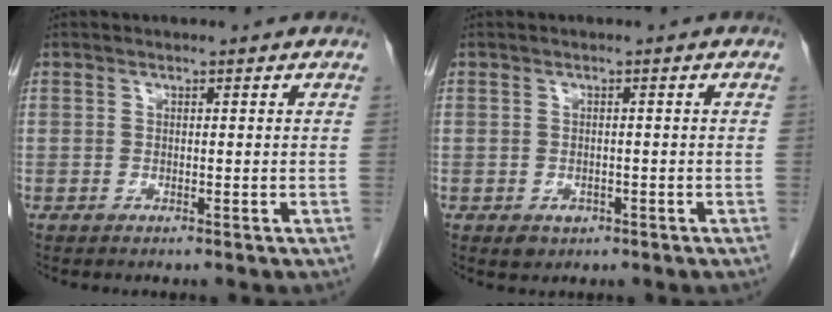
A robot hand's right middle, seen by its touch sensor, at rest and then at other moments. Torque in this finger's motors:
{"motor_torque": [0.17, 0.03, 0.05, 0.03]}